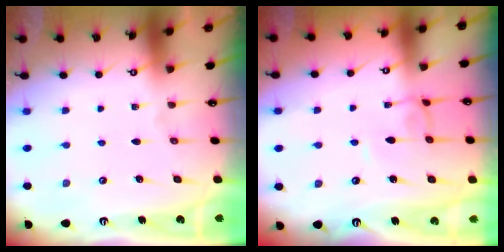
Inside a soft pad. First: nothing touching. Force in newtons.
{"total": 2.6, "press": 2.6, "slide": 0.1}